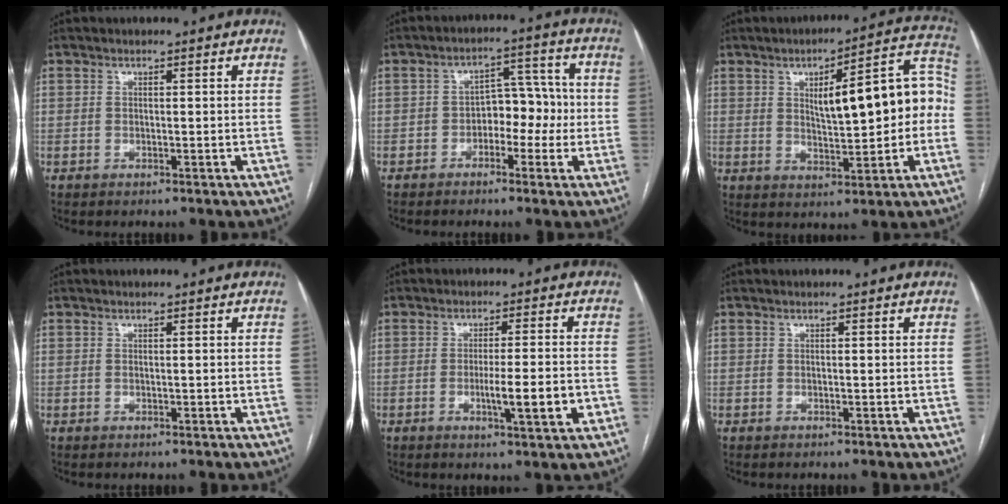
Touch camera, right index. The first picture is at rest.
{"total": 6.1, "force": [-1.5, 3.8, 4.6], "torque": [-0.061, 0.030, -0.026]}
{"total": 14.2, "force": [0.9, 4.0, 13.6], "torque": [-0.178, 0.042, 0.020]}
{"total": 0.0}
{"total": 6.7, "force": [-1.9, 0.3, 6.4], "torque": [-0.104, -0.007, -0.026]}
{"total": 0.0}